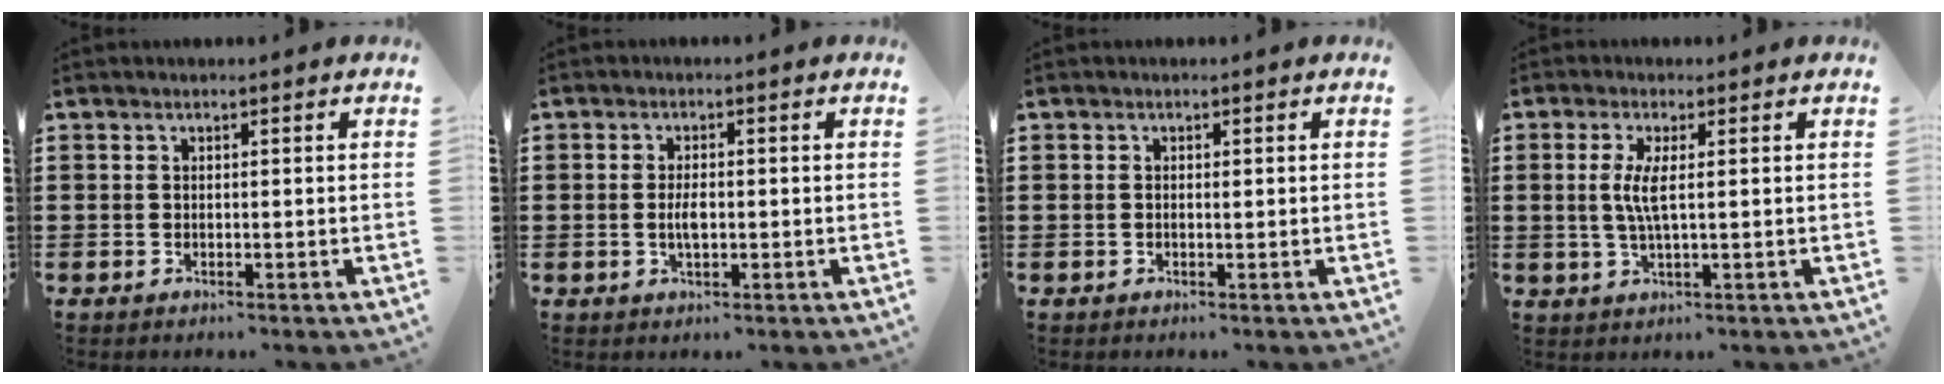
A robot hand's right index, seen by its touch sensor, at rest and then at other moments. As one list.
[{"total": 2.8, "force": [-0.3, 1.1, 2.5], "torque": [-0.048, 0.003, -0.007]}, {"total": 0.0}, {"total": 4.1, "force": [0.4, 0.5, 4.0], "torque": [-0.090, -0.008, 0.001]}]